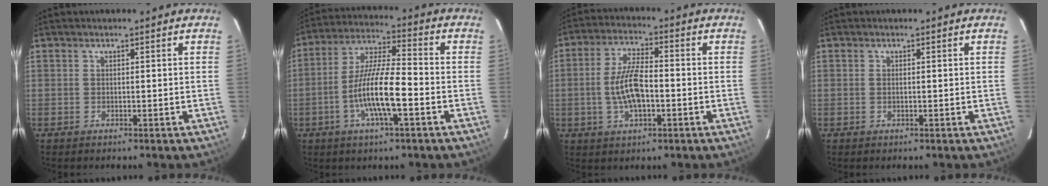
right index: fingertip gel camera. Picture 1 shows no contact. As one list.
[{"total": 11.9, "force": [-4.1, 2.0, 10.9], "torque": [-0.218, -0.001, -0.081]}, {"total": 9.0, "force": [-1.7, 3.5, 8.1], "torque": [-0.162, 0.006, -0.031]}, {"total": 0.6, "force": [0.0, 0.2, 0.5], "torque": [-0.011, 0.002, 0.000]}]